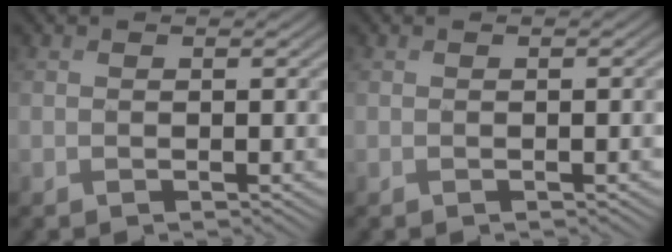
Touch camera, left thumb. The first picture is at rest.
{"total": 0.5, "force": [-0.1, 0.1, 0.5], "torque": [-0.007, 0.002, 0.000]}